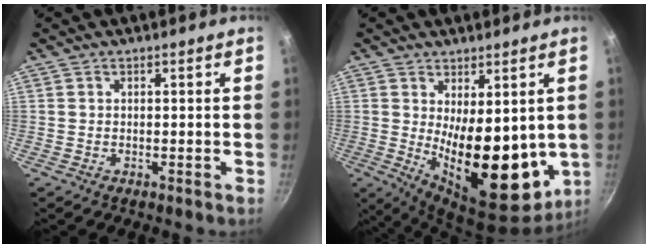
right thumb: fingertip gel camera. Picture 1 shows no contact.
{"total": 17.2, "force": [0.3, 8.3, 15.1], "torque": [-0.191, -0.044, 0.026]}